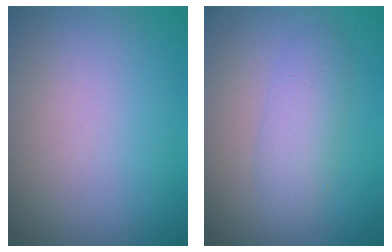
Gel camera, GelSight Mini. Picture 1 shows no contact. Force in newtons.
{"total": 2.7, "press": 2.7, "slide": 0.1}